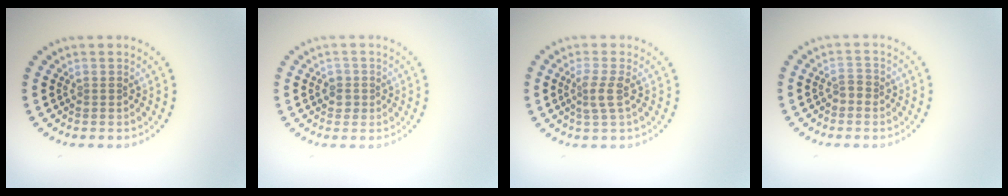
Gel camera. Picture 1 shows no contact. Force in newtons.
{"total": 1.3, "press": 1.2, "slide": 0.6}
{"total": 1.9, "press": 1.4, "slide": 1.3}
{"total": 1.2, "press": 1.1, "slide": 0.5}